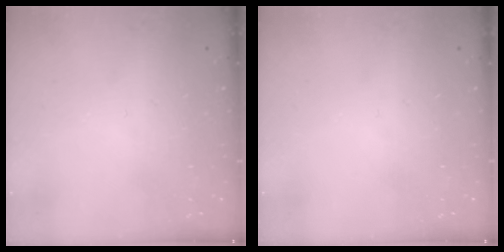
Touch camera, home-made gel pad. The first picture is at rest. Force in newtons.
{"total": 0.0}